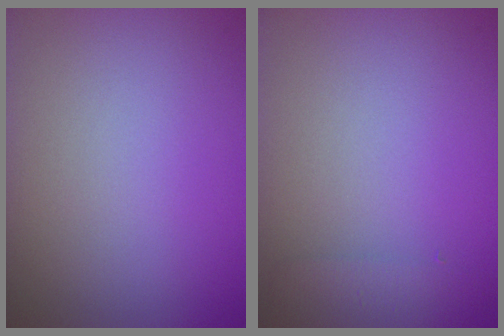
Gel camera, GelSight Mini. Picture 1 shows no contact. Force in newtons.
{"total": 1.3, "press": 1.3, "slide": 0.1}